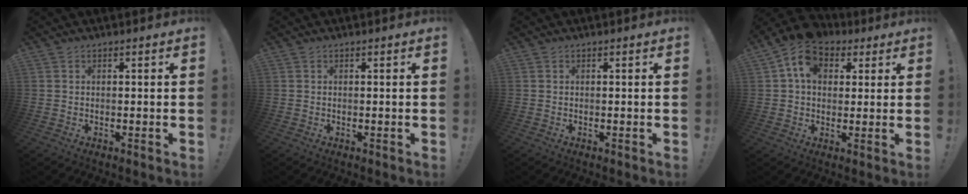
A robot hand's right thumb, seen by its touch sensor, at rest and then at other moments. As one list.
[{"total": 0.0}, {"total": 0.0}, {"total": 11.7, "force": [4.7, 8.7, 6.2], "torque": [-0.100, -0.011, 0.090]}]